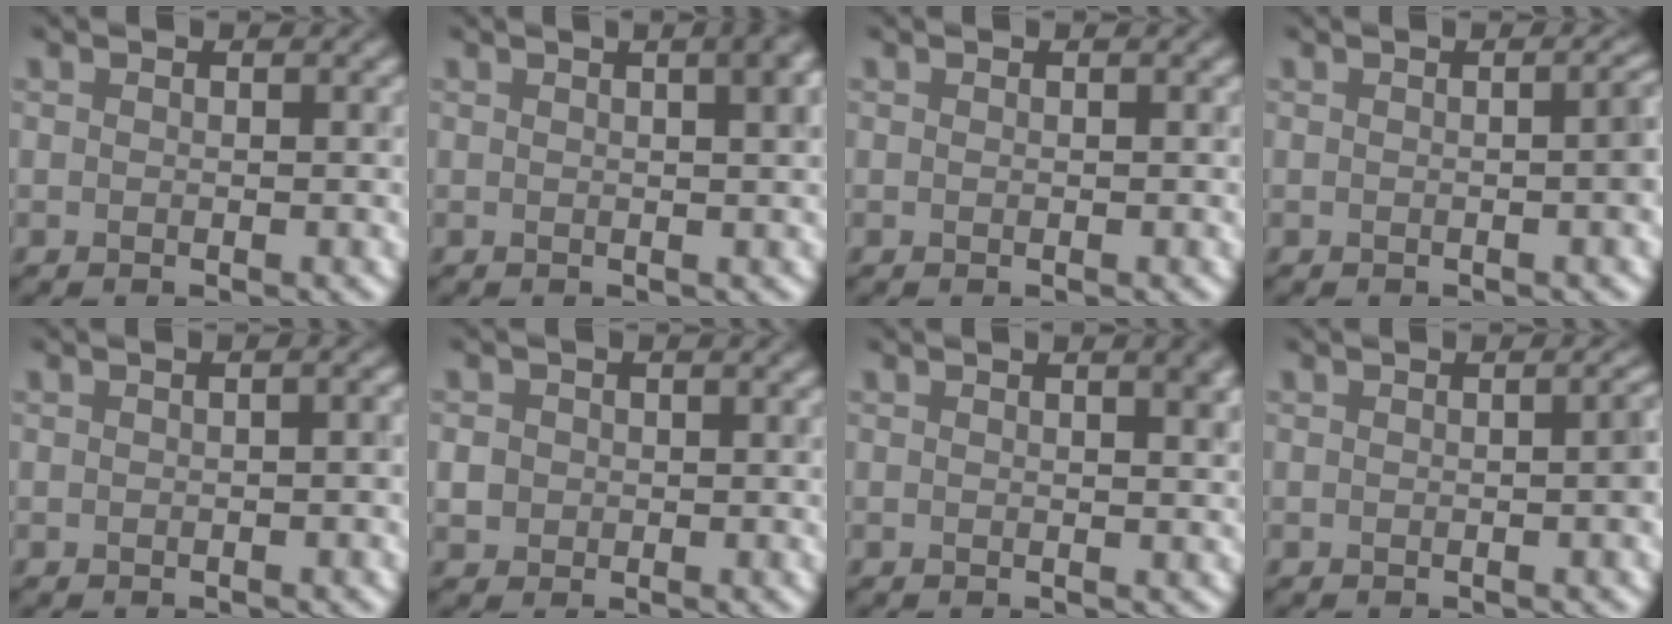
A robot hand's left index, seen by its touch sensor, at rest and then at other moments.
{"total": 7.0, "force": [2.8, 3.2, 5.6], "torque": [-0.017, 0.048, -0.001]}
{"total": 0.0}
{"total": 2.5, "force": [-0.1, 0.7, 2.4], "torque": [-0.021, 0.009, -0.001]}
{"total": 2.2, "force": [0.0, 0.9, 2.1], "torque": [-0.016, 0.003, 0.003]}
{"total": 1.6, "force": [0.0, 1.5, 0.4], "torque": [-0.004, -0.003, 0.002]}
{"total": 2.9, "force": [1.4, 1.0, 2.4], "torque": [-0.013, 0.007, 0.017]}
{"total": 1.8, "force": [-0.1, 0.4, 1.8], "torque": [-0.018, 0.006, -0.001]}